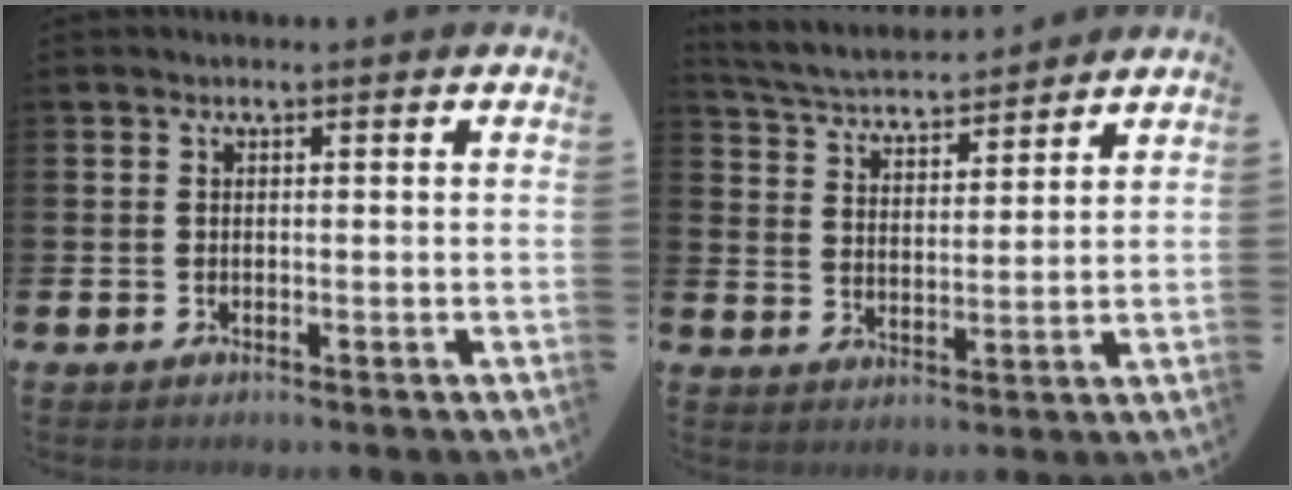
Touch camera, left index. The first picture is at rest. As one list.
[{"total": 4.6, "force": [4.5, 0.6, 0.4], "torque": [-0.031, -0.033, 0.077]}]